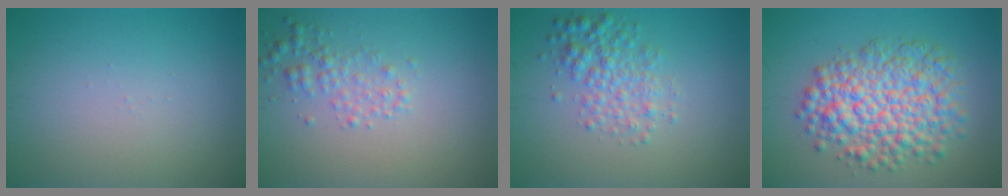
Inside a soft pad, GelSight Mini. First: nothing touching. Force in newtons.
{"total": 2.1, "press": 2.1, "slide": 0.1}
{"total": 3.3, "press": 3.3, "slide": 0.1}
{"total": 7.9, "press": 7.9, "slide": 0.2}